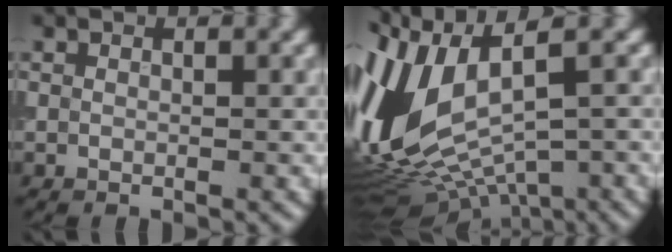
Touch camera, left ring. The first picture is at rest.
{"total": 14.5, "force": [0.9, 6.9, 12.7], "torque": [-0.279, -0.004, 0.036]}